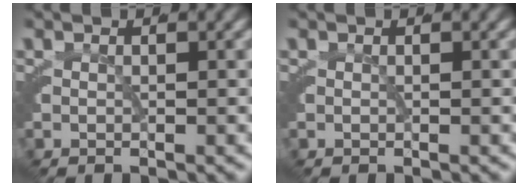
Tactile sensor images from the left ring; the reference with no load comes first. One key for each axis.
{"total": 0.0}